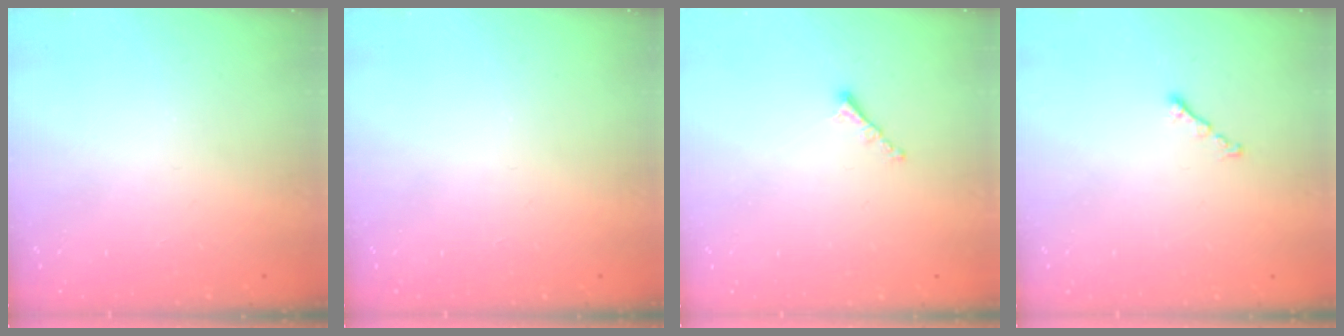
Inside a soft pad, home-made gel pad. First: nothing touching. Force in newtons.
{"total": 0.0}
{"total": 1.2, "press": 1.1, "slide": 0.5}
{"total": 0.8, "press": 0.7, "slide": 0.4}